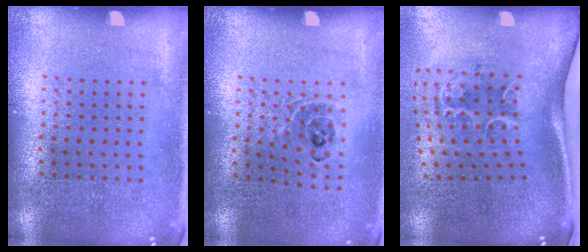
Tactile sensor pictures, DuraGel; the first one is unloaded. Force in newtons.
{"total": 1.0, "press": 1.0, "slide": 0.1}
{"total": 2.0, "press": 1.4, "slide": 1.4}